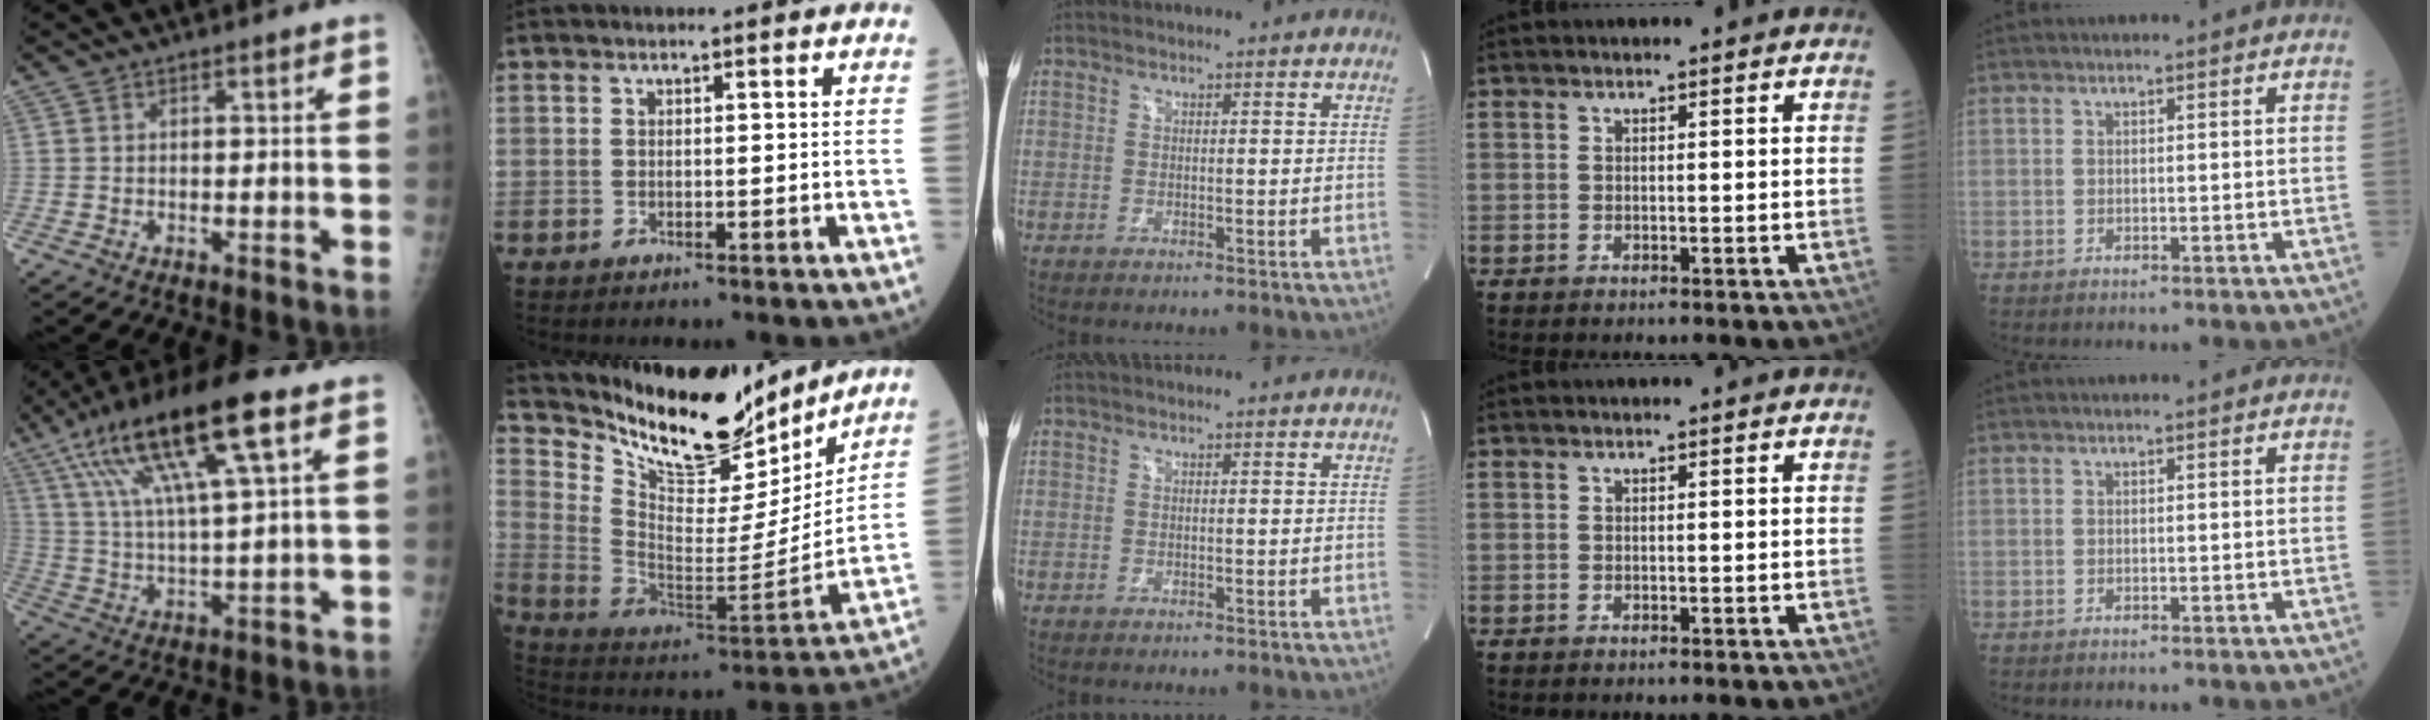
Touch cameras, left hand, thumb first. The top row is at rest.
{"thumb": {"total": 18.9, "force": [8.7, 3.7, 16.4], "torque": [-0.308, -0.002, 0.152]}, "index": {"total": 19.3, "force": [17.2, 5.4, 6.9], "torque": [-0.132, -0.038, 0.281]}}